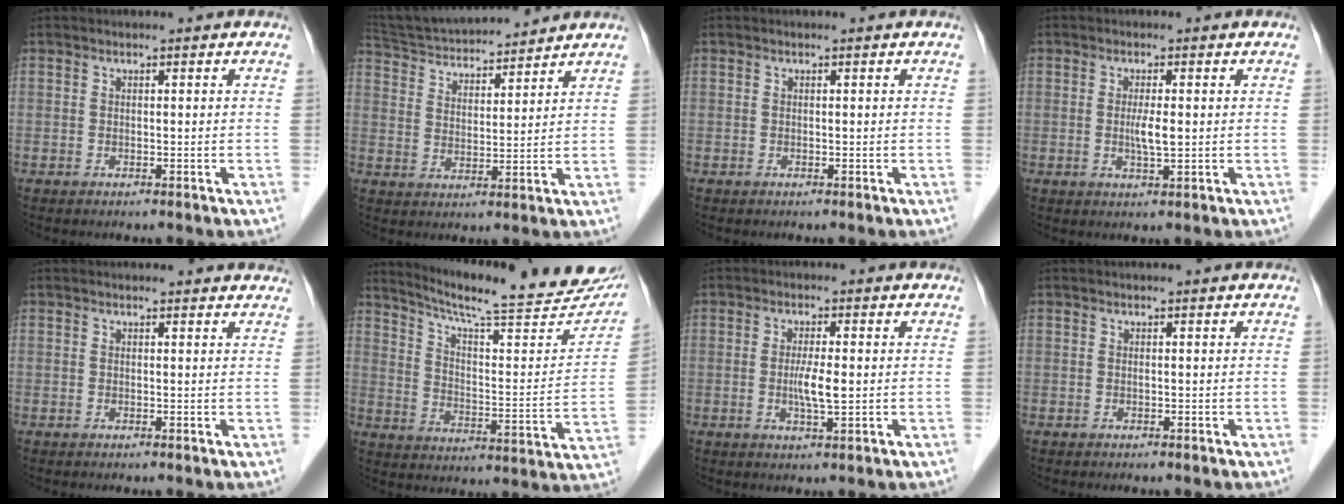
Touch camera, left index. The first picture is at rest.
{"total": 15.1, "force": [14.0, 2.1, 5.1], "torque": [-0.095, 0.033, 0.236]}
{"total": 0.0}
{"total": 2.8, "force": [-0.2, 0.3, 2.8], "torque": [-0.057, -0.007, -0.001]}
{"total": 4.4, "force": [4.2, 1.0, 0.6], "torque": [-0.002, 0.002, 0.032]}
{"total": 25.6, "force": [22.7, 2.6, 11.6], "torque": [-0.174, -0.059, 0.299]}
{"total": 3.8, "force": [-0.3, 0.4, 3.8], "torque": [-0.076, -0.008, -0.004]}
{"total": 0.0}